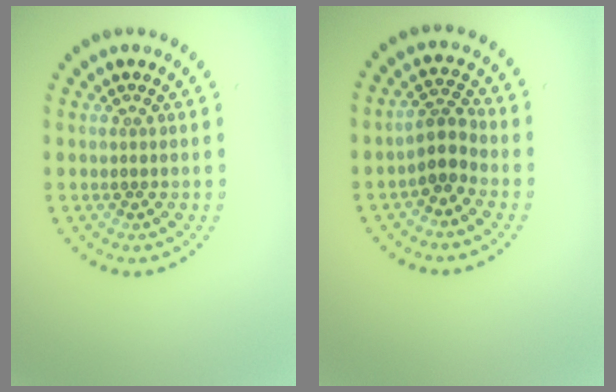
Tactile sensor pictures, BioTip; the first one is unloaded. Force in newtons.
{"total": 2.6, "press": 2.1, "slide": 1.4}